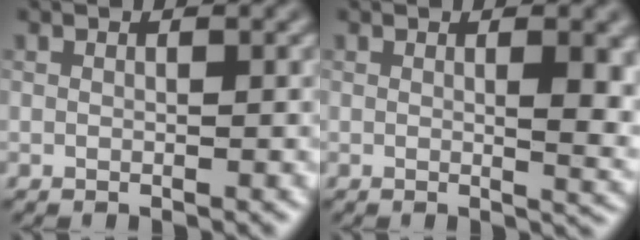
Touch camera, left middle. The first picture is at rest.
{"total": 4.2, "force": [0.7, 1.2, 3.9], "torque": [-0.045, -0.002, 0.013]}